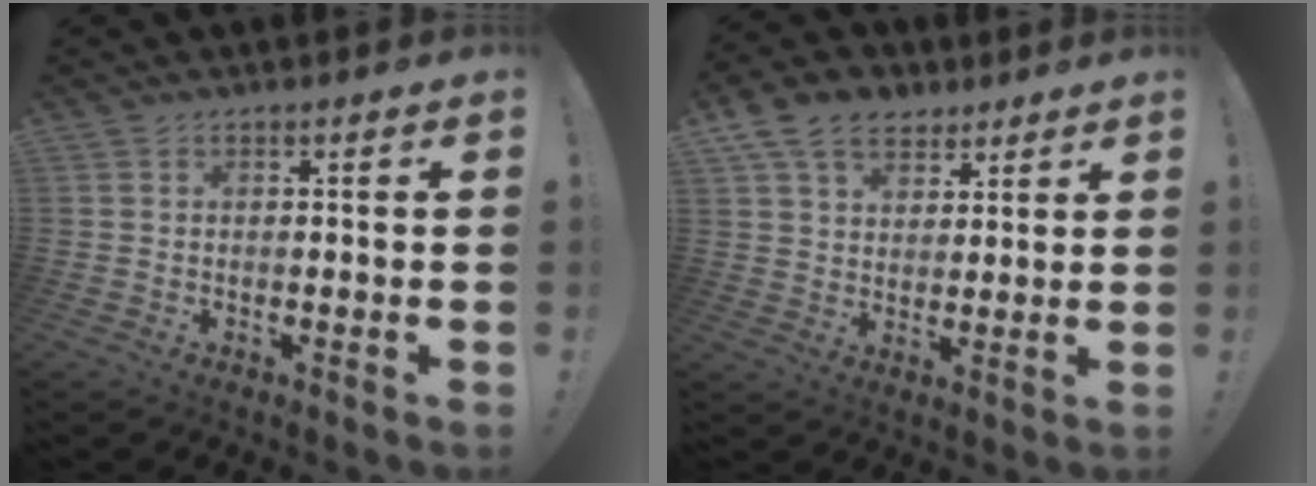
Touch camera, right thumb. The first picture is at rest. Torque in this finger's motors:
{"motor_torque": [-0.57, 1.46, 1.12, 0.97, 0.38]}